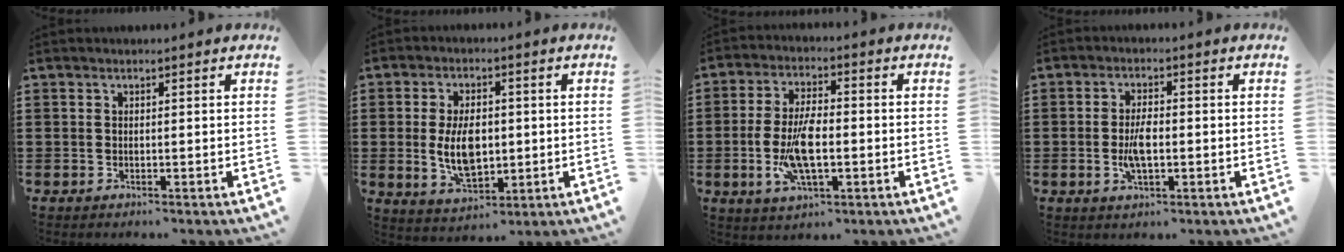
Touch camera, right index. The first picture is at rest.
{"total": 8.0, "force": [-0.1, 4.4, 6.7], "torque": [-0.121, -0.002, -0.003]}
{"total": 8.5, "force": [-1.5, 3.4, 7.7], "torque": [-0.174, -0.008, -0.034]}
{"total": 4.4, "force": [-0.7, 1.7, 4.0], "torque": [-0.087, 0.000, -0.018]}